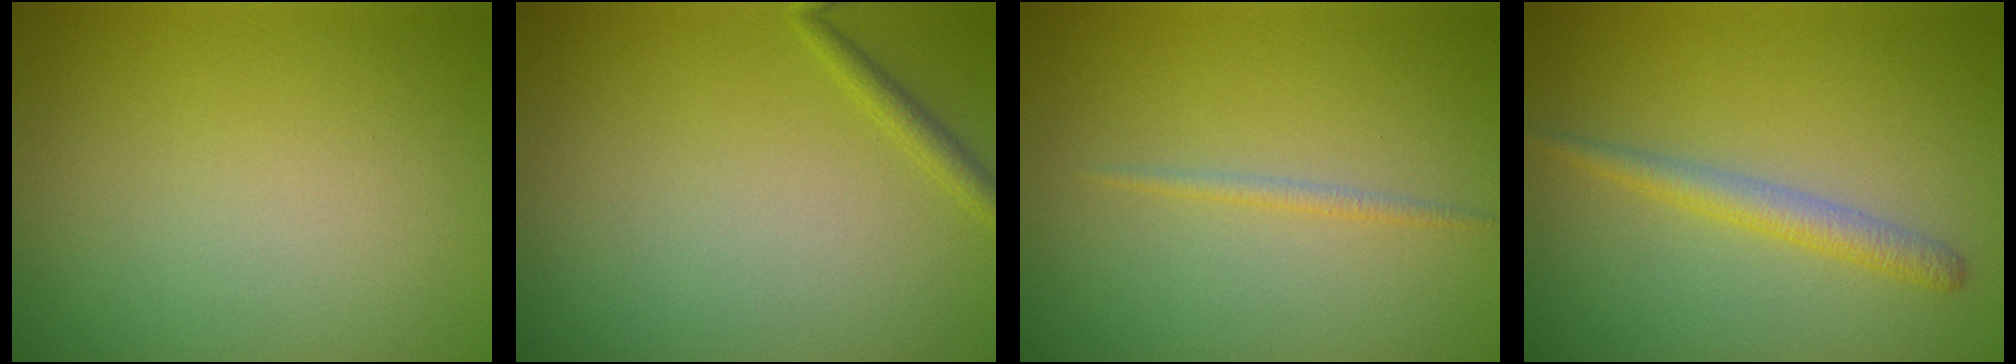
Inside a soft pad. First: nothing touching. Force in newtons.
{"total": 1.1, "press": 1.1, "slide": 0.1}
{"total": 0.9, "press": 0.9, "slide": 0.1}
{"total": 2.2, "press": 2.2, "slide": 0.1}